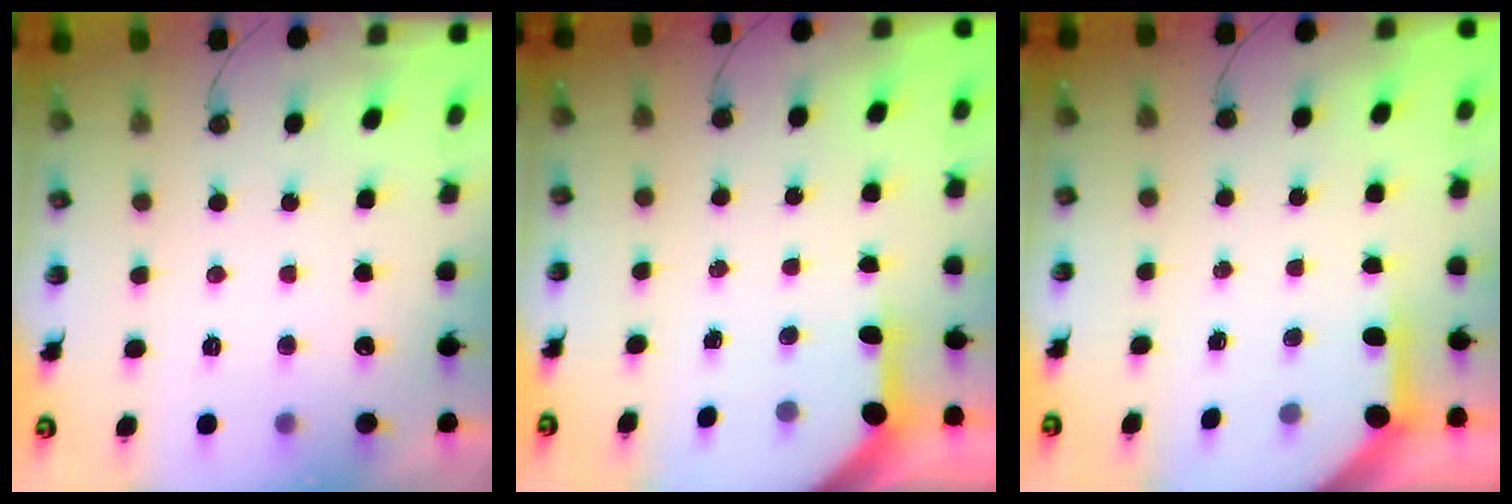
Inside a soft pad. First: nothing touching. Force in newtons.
{"total": 3.4, "press": 3.4, "slide": 0.4}
{"total": 3.9, "press": 3.8, "slide": 0.3}